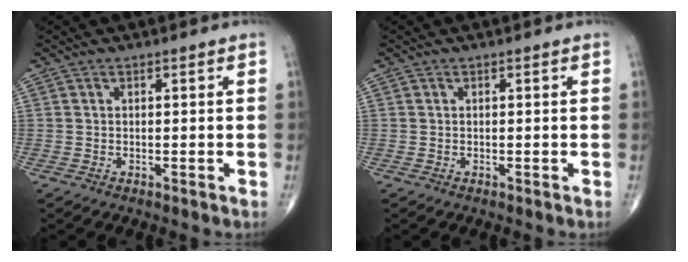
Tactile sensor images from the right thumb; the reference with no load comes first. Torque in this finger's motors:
{"motor_torque": [-0.06, 0.06, 0.14, 0.05, 0.01]}